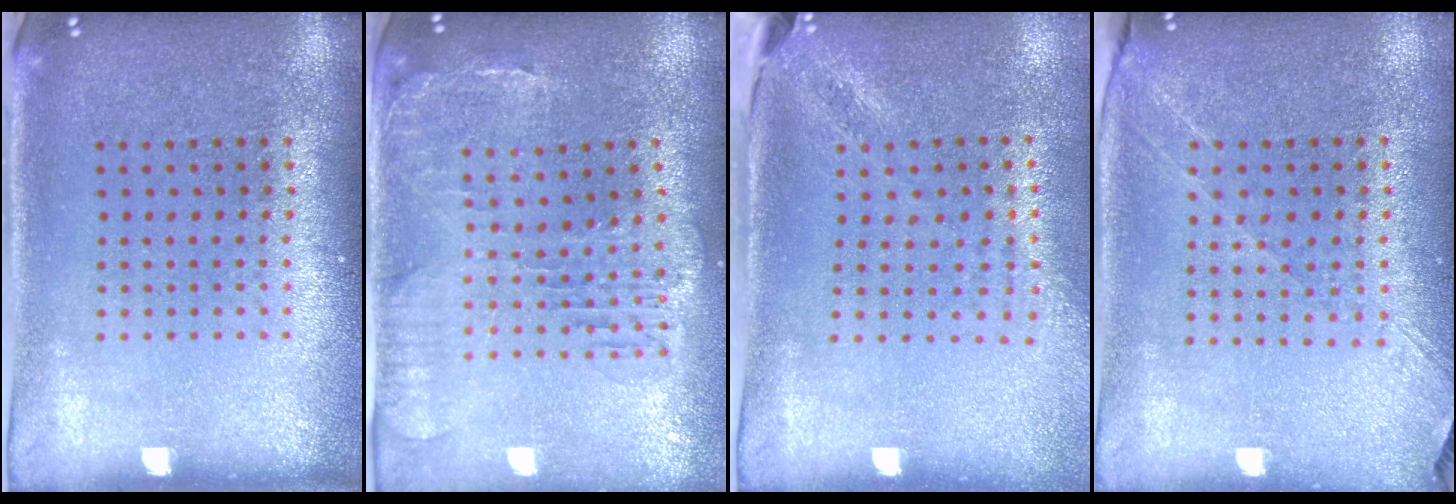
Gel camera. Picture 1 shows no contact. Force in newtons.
{"total": 1.4, "press": 1.4, "slide": 0.4}
{"total": 1.9, "press": 1.5, "slide": 1.2}
{"total": 1.3, "press": 1.2, "slide": 0.5}